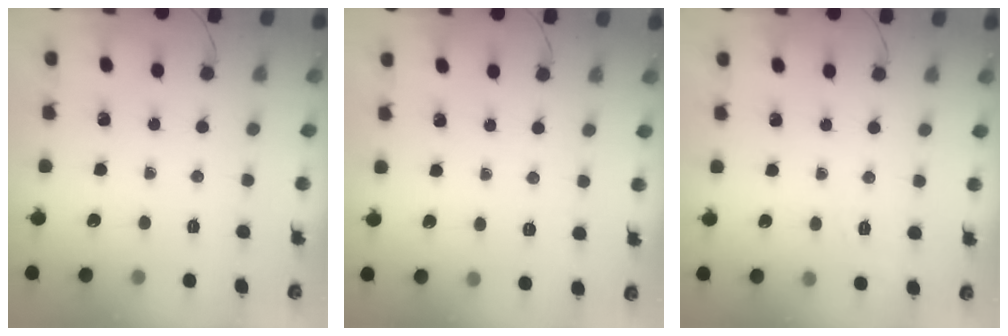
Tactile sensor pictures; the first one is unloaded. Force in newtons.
{"total": 2.9, "press": 2.6, "slide": 1.4}
{"total": 1.8, "press": 0.4, "slide": 1.7}